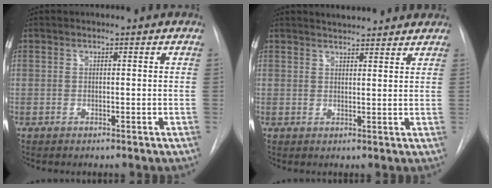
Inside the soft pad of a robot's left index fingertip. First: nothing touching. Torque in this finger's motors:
{"motor_torque": [-0.03, -0.21, -0.26, -0.01]}